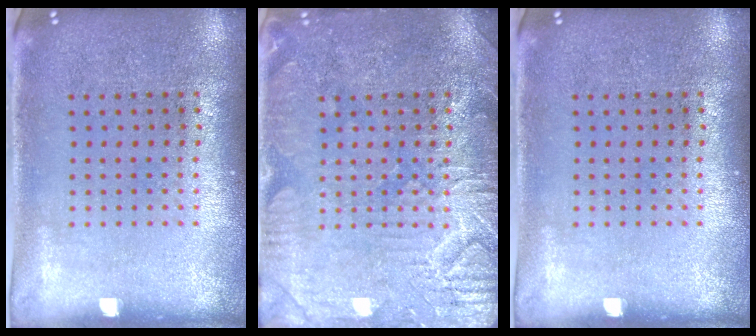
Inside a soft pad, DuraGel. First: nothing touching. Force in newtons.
{"total": 4.5, "press": 4.5, "slide": 0.6}
{"total": 0.0}